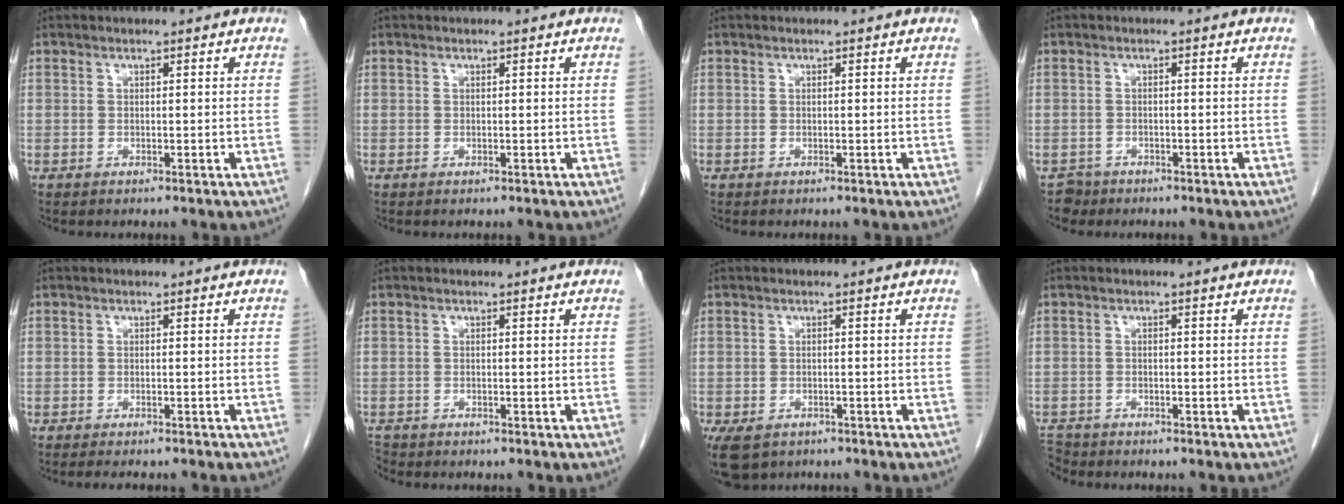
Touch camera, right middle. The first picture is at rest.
{"total": 0.0}
{"total": 0.0}
{"total": 1.4, "force": [-1.1, 0.9, -0.4], "torque": [0.004, 0.003, -0.018]}
{"total": 5.5, "force": [-4.8, 1.1, 2.6], "torque": [-0.027, -0.007, -0.058]}
{"total": 1.3, "force": [-1.3, 0.3, 0.1], "torque": [-0.002, -0.004, -0.021]}
{"total": 6.5, "force": [-4.1, 4.1, 2.9], "torque": [-0.059, -0.008, -0.060]}
{"total": 2.5, "force": [-2.4, 0.5, -0.1], "torque": [0.002, -0.010, -0.045]}